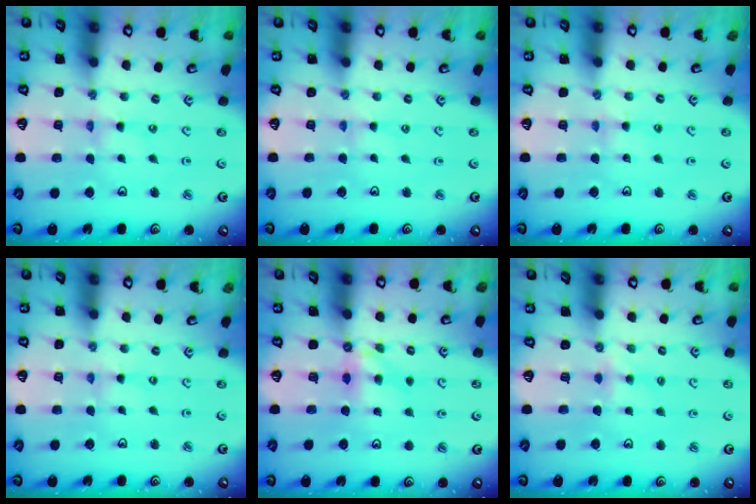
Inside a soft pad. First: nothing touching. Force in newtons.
{"total": 0.7, "press": 0.6, "slide": 0.2}
{"total": 3.3, "press": 3.3, "slide": 0.4}
{"total": 1.2, "press": 1.2, "slide": 0.3}
{"total": 5.4, "press": 5.4, "slide": 0.4}
{"total": 3.6, "press": 3.5, "slide": 0.5}